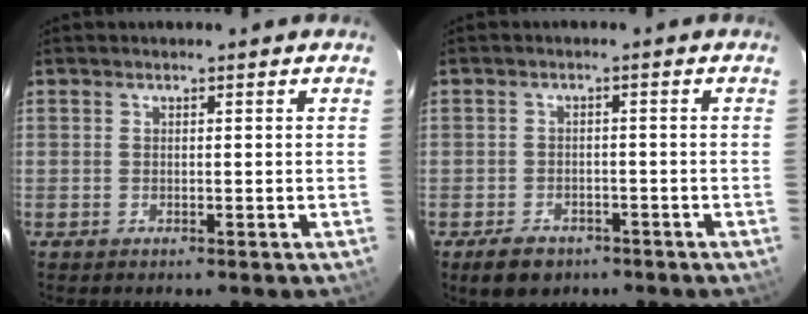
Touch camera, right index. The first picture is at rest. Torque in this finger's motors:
{"motor_torque": [-0.21, -0.15, -0.40, -0.21]}